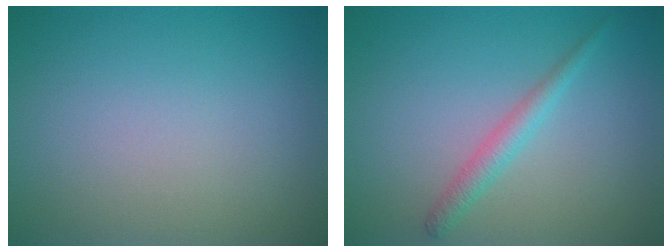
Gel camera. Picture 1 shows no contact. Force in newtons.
{"total": 1.9, "press": 1.9, "slide": 0.1}